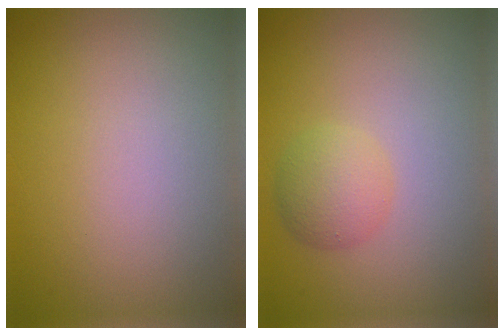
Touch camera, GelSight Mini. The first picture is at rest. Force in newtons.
{"total": 2.7, "press": 2.7, "slide": 0.1}